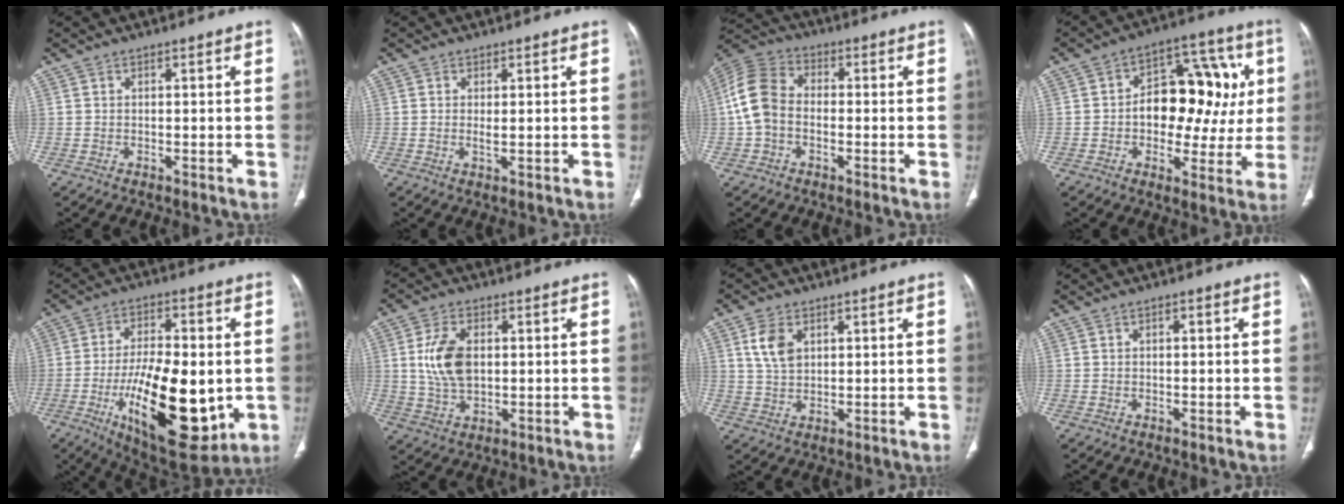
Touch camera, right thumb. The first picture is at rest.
{"total": 1.3, "force": [0.1, 0.4, 1.2], "torque": [-0.026, -0.005, 0.004]}
{"total": 10.1, "force": [-0.9, 7.2, 7.0], "torque": [-0.137, 0.030, -0.032]}
{"total": 17.8, "force": [1.2, 11.2, 13.8], "torque": [-0.126, 0.036, 0.018]}
{"total": 24.0, "force": [-5.2, 10.5, 21.0], "torque": [-0.339, -0.009, -0.061]}
{"total": 9.6, "force": [1.3, 5.9, 7.4], "torque": [-0.139, -0.004, 0.032]}
{"total": 5.8, "force": [2.2, 3.8, 3.9], "torque": [-0.063, -0.007, 0.047]}
{"total": 0.6, "force": [0.1, 0.3, 0.6], "torque": [-0.008, 0.002, 0.001]}